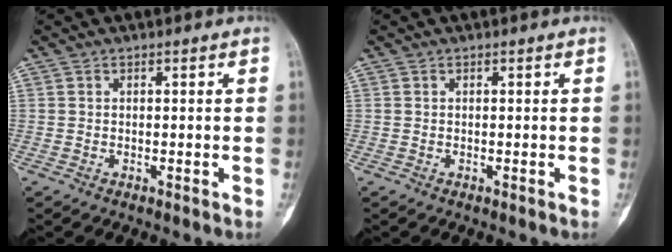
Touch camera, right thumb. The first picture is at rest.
{"total": 0.0}